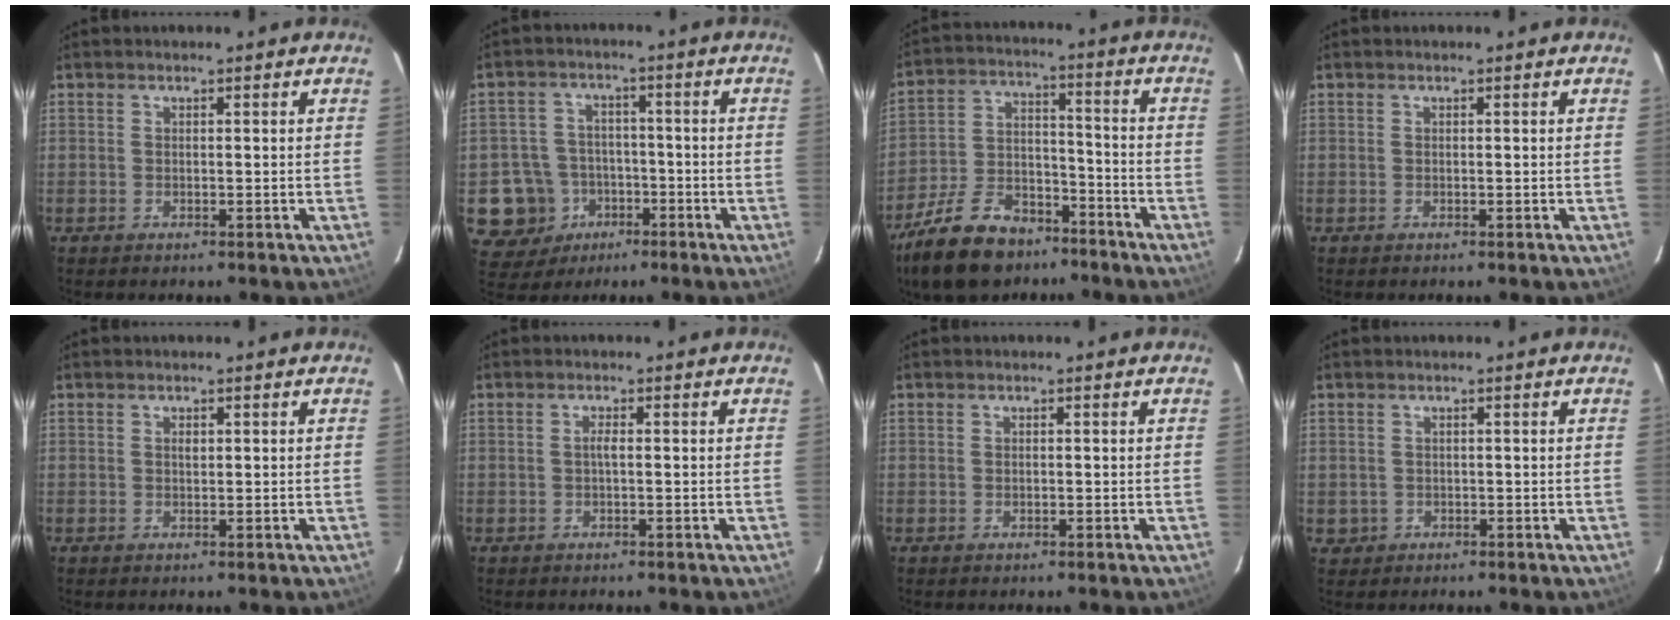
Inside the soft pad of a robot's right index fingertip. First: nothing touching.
{"total": 10.3, "force": [-3.5, 9.6, 1.0], "torque": [-0.055, 0.032, -0.045]}
{"total": 17.5, "force": [-12.4, 9.2, 8.1], "torque": [-0.191, 0.011, -0.206]}
{"total": 0.0}
{"total": 0.7, "force": [0.2, 0.4, 0.5], "torque": [-0.008, 0.003, 0.004]}
{"total": 1.1, "force": [-0.2, 0.1, 1.1], "torque": [-0.021, 0.004, -0.004]}
{"total": 0.5, "force": [-0.1, 0.2, 0.5], "torque": [-0.011, 0.002, -0.002]}
{"total": 2.1, "force": [-0.2, 2.1, 0.2], "torque": [-0.004, 0.003, 0.001]}